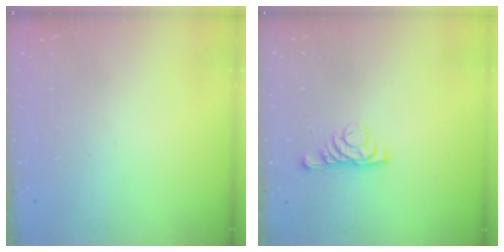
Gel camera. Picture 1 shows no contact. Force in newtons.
{"total": 5.0, "press": 4.9, "slide": 1.1}